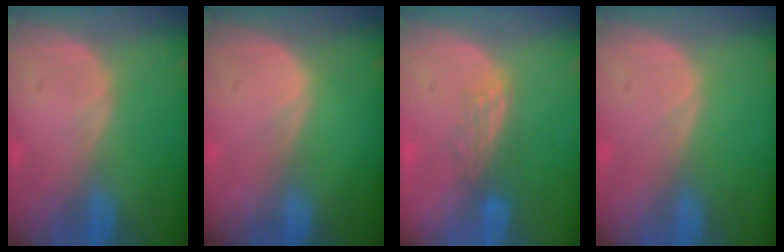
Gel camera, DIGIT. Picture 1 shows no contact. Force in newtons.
{"total": 0.0}
{"total": 2.8, "press": 2.6, "slide": 1.2}
{"total": 0.0}